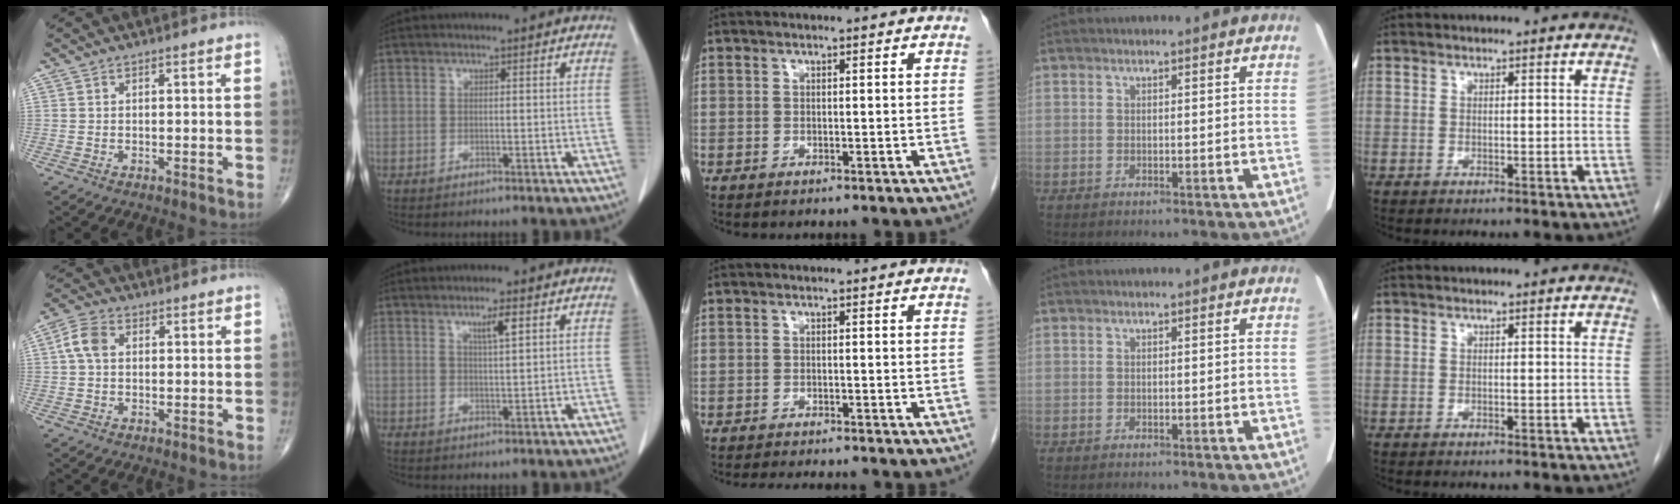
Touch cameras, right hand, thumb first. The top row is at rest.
{"thumb": {"total": 4.9, "force": [0.7, 3.4, 3.5], "torque": [-0.074, 0.015, 0.009]}, "index": {"total": 2.9, "force": [1.5, 0.1, 2.5], "torque": [-0.045, -0.003, 0.026]}, "middle": {"total": 6.7, "force": [-6.1, 1.0, 2.5], "torque": [-0.030, -0.008, -0.084]}}